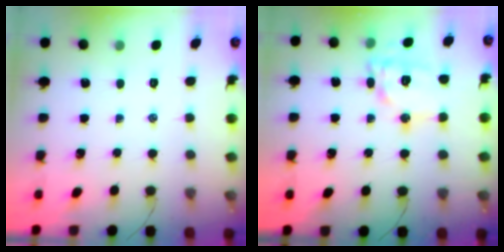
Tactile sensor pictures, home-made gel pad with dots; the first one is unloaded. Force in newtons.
{"total": 13.4, "press": 13.4, "slide": 0.9}